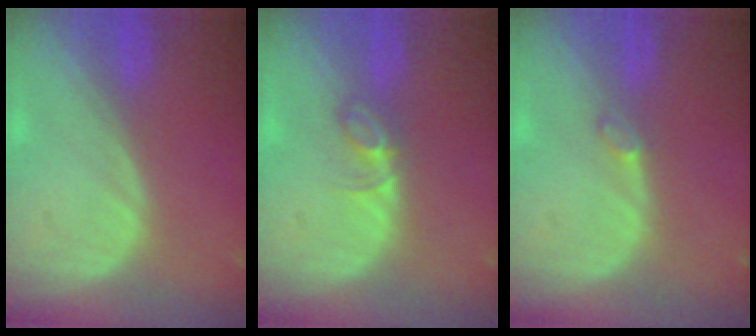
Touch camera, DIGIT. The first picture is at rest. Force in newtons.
{"total": 2.8, "press": 2.8, "slide": 0.4}
{"total": 1.2, "press": 1.1, "slide": 0.2}